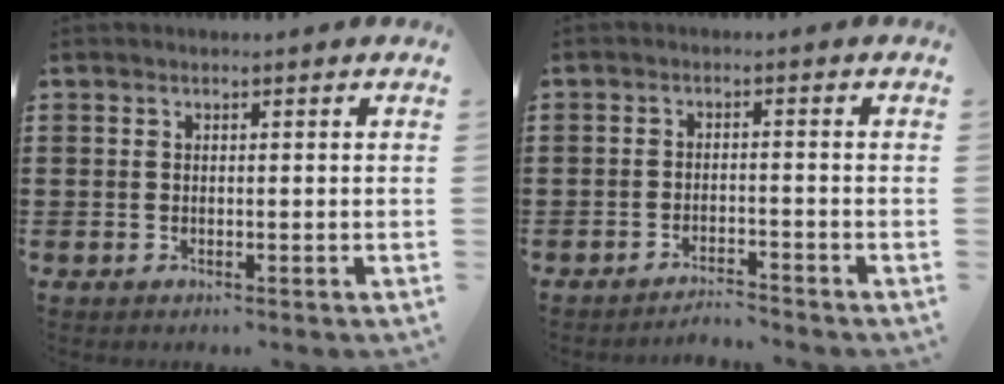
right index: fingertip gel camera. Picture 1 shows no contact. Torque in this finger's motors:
{"motor_torque": [-0.04, 0.83, 0.04, -0.01]}